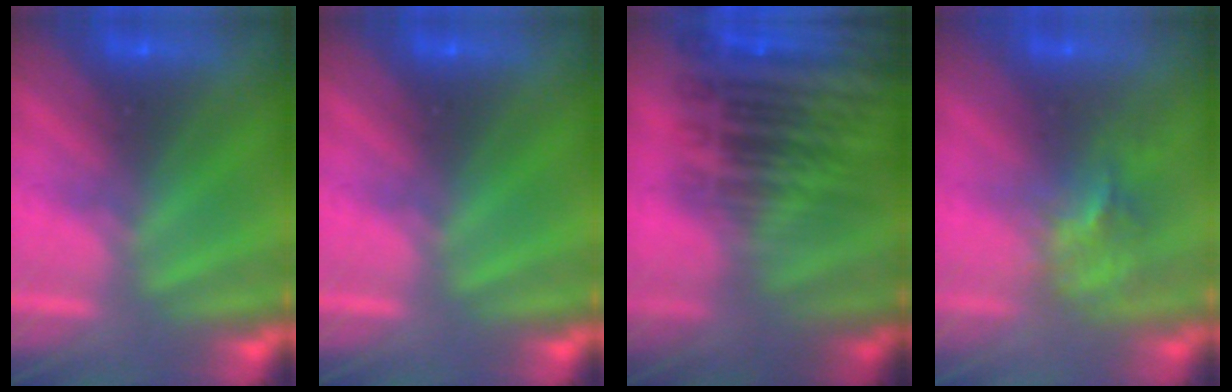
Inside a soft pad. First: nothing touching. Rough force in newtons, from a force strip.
{"total": 0.0}
{"total": 9.6}
{"total": 2.8}